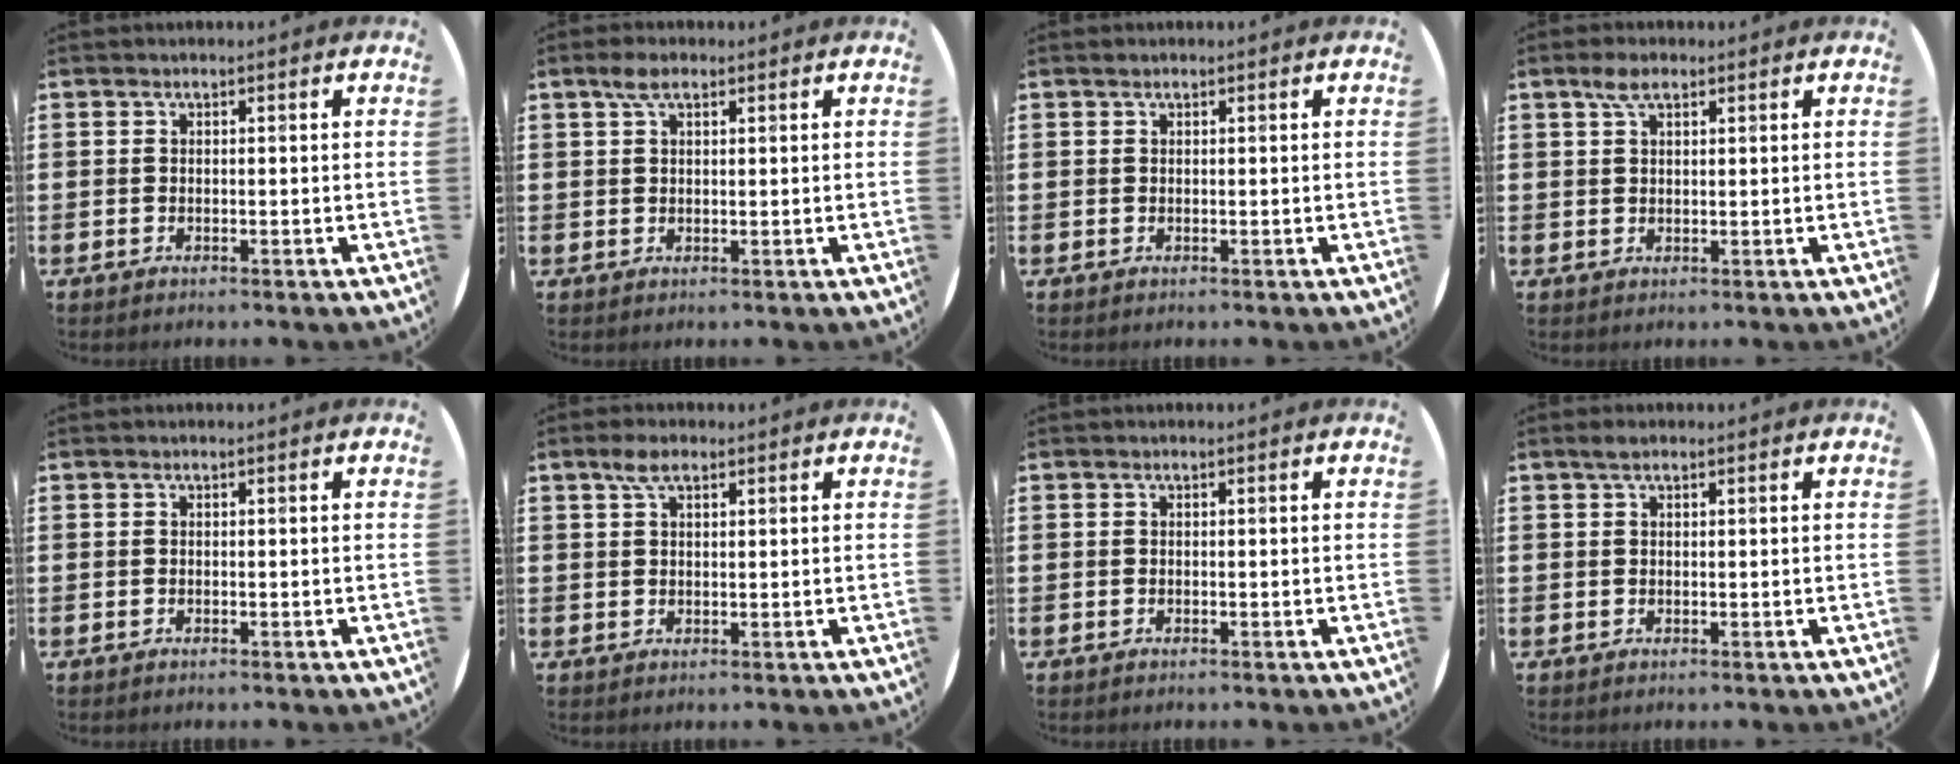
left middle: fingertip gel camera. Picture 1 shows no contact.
{"total": 2.8, "force": [1.8, 1.4, 1.5], "torque": [-0.026, 0.005, 0.032]}
{"total": 0.0}
{"total": 2.9, "force": [2.0, 1.4, 1.7], "torque": [-0.028, 0.005, 0.033]}
{"total": 0.0}
{"total": 3.0, "force": [2.0, 1.4, 1.7], "torque": [-0.030, 0.004, 0.034]}
{"total": 0.0}
{"total": 1.3, "force": [0.9, 0.7, 0.6], "torque": [-0.006, 0.003, 0.015]}